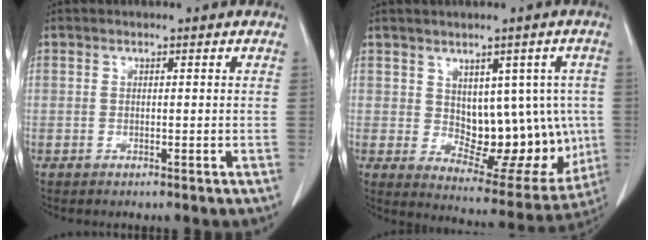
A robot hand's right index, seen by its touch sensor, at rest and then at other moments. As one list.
[{"total": 13.5, "force": [0.5, 7.3, 11.4], "torque": [-0.125, 0.007, 0.034]}]